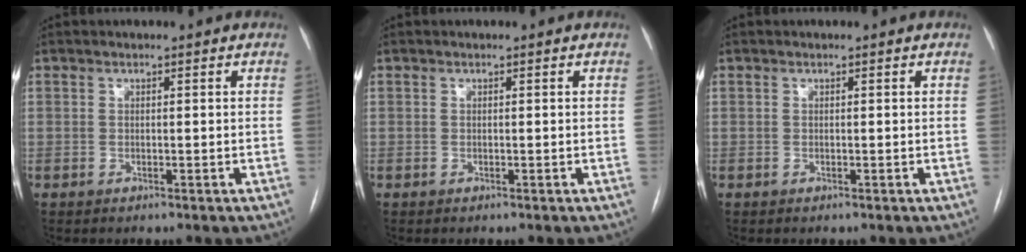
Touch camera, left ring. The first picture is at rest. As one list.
[{"total": 0.0}, {"total": 0.0}]